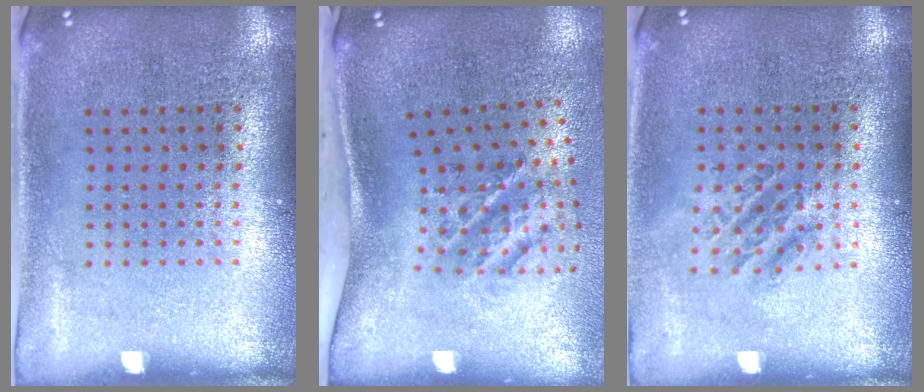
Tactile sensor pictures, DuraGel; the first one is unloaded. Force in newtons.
{"total": 2.1, "press": 1.3, "slide": 1.7}
{"total": 1.2, "press": 1.1, "slide": 0.4}